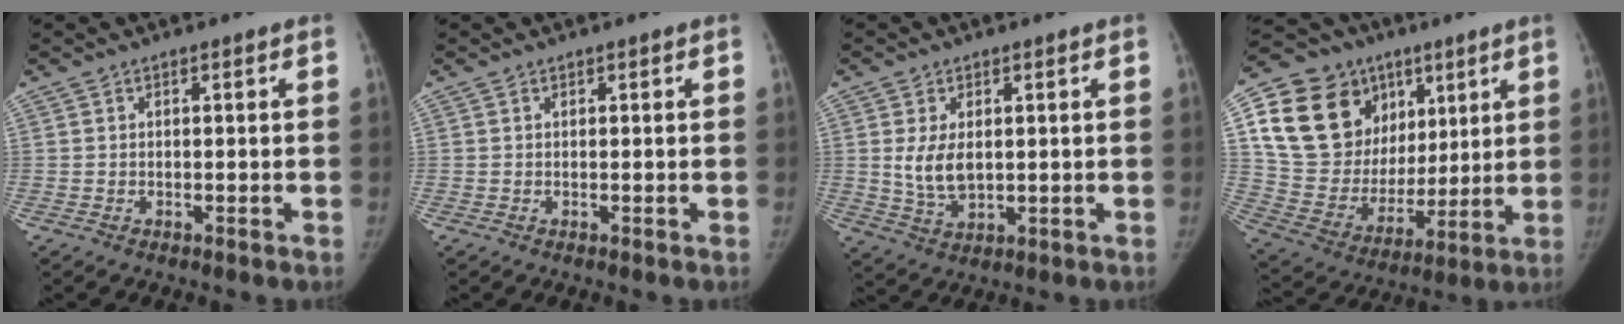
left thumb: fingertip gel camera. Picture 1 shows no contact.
{"total": 0.0}
{"total": 6.4, "force": [0.8, 3.9, 5.1], "torque": [-0.089, -0.011, 0.026]}
{"total": 25.7, "force": [10.3, 18.6, 14.5], "torque": [-0.224, 0.010, 0.194]}